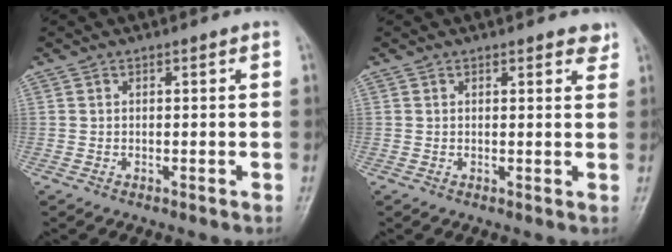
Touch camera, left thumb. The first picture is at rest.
{"total": 2.7, "force": [2.0, 1.1, 1.3], "torque": [0.004, -0.006, 0.018]}